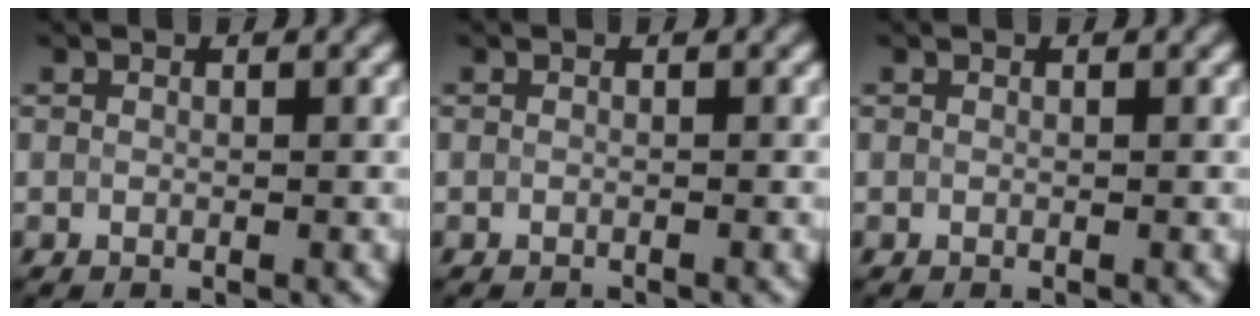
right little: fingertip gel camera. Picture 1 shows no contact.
{"total": 0.8, "force": [-0.8, 0.1, 0.1], "torque": [0.003, -0.004, -0.013]}
{"total": 0.0}